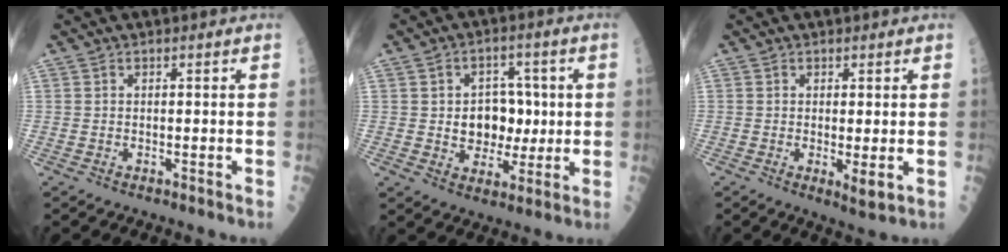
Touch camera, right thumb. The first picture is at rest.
{"total": 8.8, "force": [0.6, 6.8, 5.6], "torque": [-0.032, 0.006, 0.016]}
{"total": 2.8, "force": [-0.2, 0.6, 2.7], "torque": [-0.043, -0.010, -0.003]}